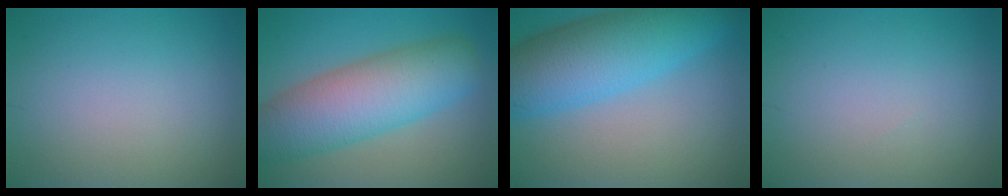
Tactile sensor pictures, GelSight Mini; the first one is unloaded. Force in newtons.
{"total": 9.5, "press": 9.5, "slide": 0.3}
{"total": 10.0, "press": 10.0, "slide": 0.3}
{"total": 0.0}